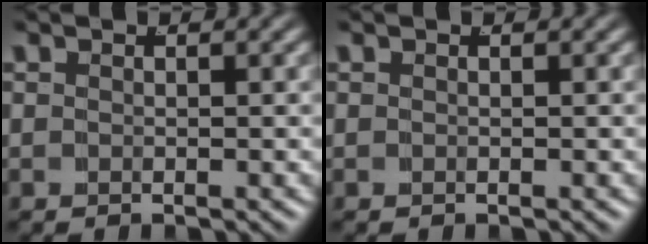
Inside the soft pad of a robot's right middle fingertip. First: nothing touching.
{"total": 0.0}